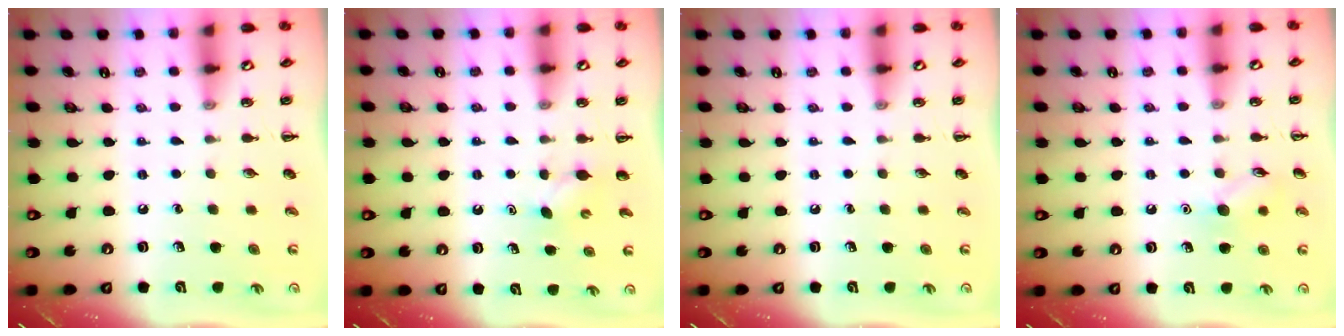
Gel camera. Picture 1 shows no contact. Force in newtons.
{"total": 3.1, "press": 3.0, "slide": 0.7}
{"total": 0.0}
{"total": 7.9, "press": 7.8, "slide": 1.3}